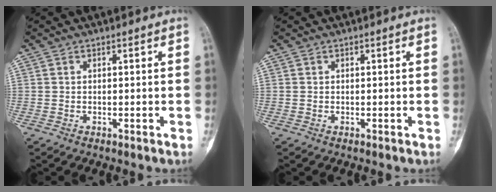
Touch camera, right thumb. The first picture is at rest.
{"total": 0.0}